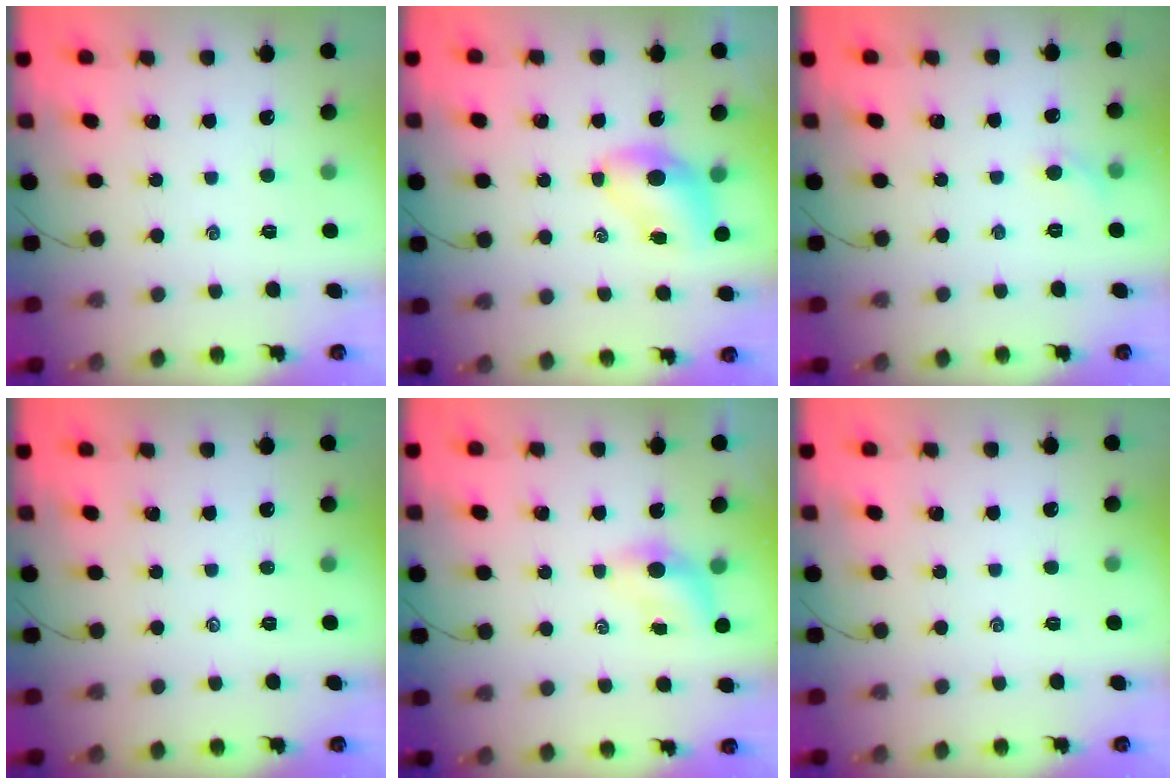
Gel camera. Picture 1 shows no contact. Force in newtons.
{"total": 6.0, "press": 5.9, "slide": 0.7}
{"total": 4.1, "press": 3.8, "slide": 1.4}
{"total": 0.0}
{"total": 3.8, "press": 3.7, "slide": 0.8}
{"total": 0.0}